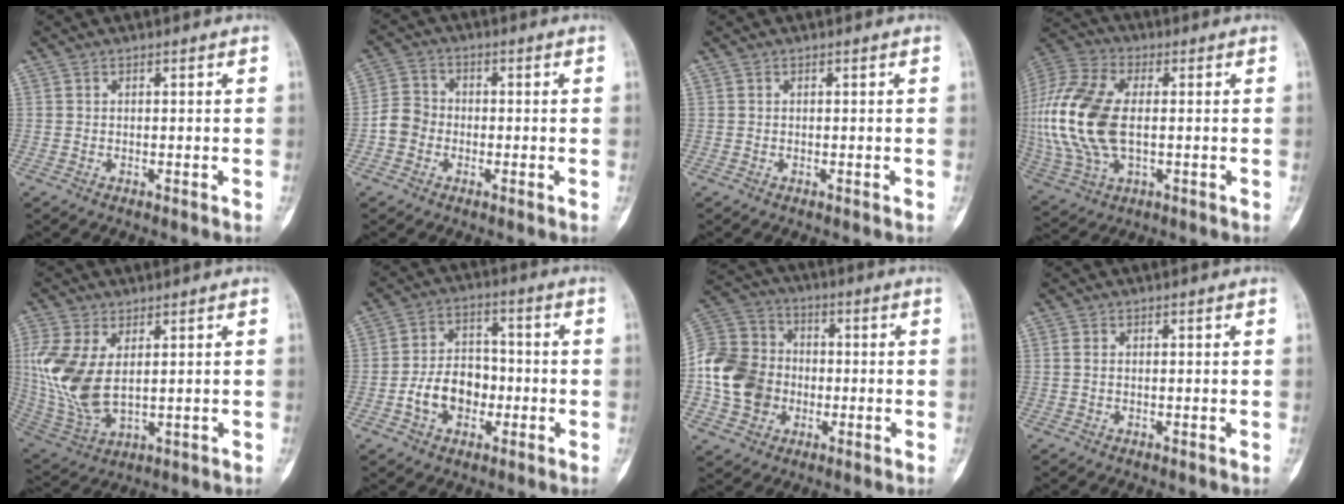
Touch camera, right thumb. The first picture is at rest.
{"total": 5.1, "force": [-1.5, 4.4, 2.0], "torque": [-0.024, 0.016, -0.039]}
{"total": 0.0}
{"total": 20.0, "force": [-0.1, 11.3, 16.5], "torque": [-0.378, 0.003, 0.001]}
{"total": 13.4, "force": [2.0, 7.3, 11.0], "torque": [-0.248, -0.010, 0.055]}
{"total": 9.9, "force": [-2.7, 7.3, 6.2], "torque": [-0.079, 0.033, -0.050]}
{"total": 15.9, "force": [-2.7, 13.3, 8.3], "torque": [-0.151, 0.028, -0.054]}
{"total": 0.9, "force": [0.1, 0.6, 0.7], "torque": [-0.013, 0.000, -0.001]}